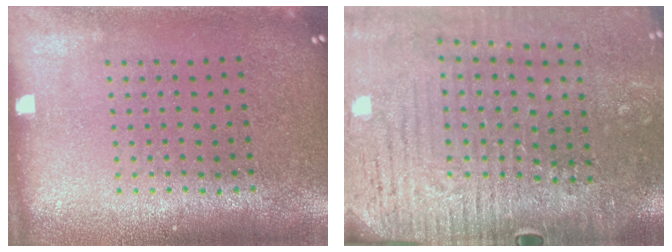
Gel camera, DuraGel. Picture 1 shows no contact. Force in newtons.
{"total": 3.9, "press": 3.8, "slide": 0.9}